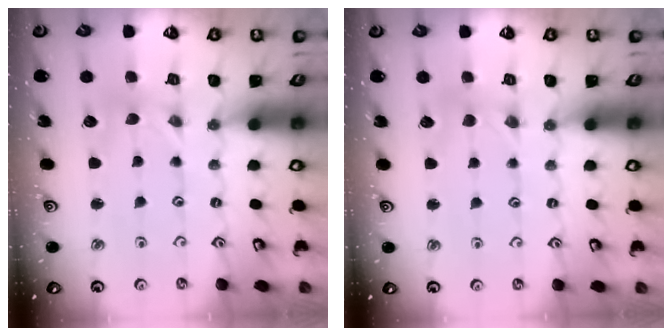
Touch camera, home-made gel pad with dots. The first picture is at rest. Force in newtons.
{"total": 1.8, "press": 1.7, "slide": 0.3}